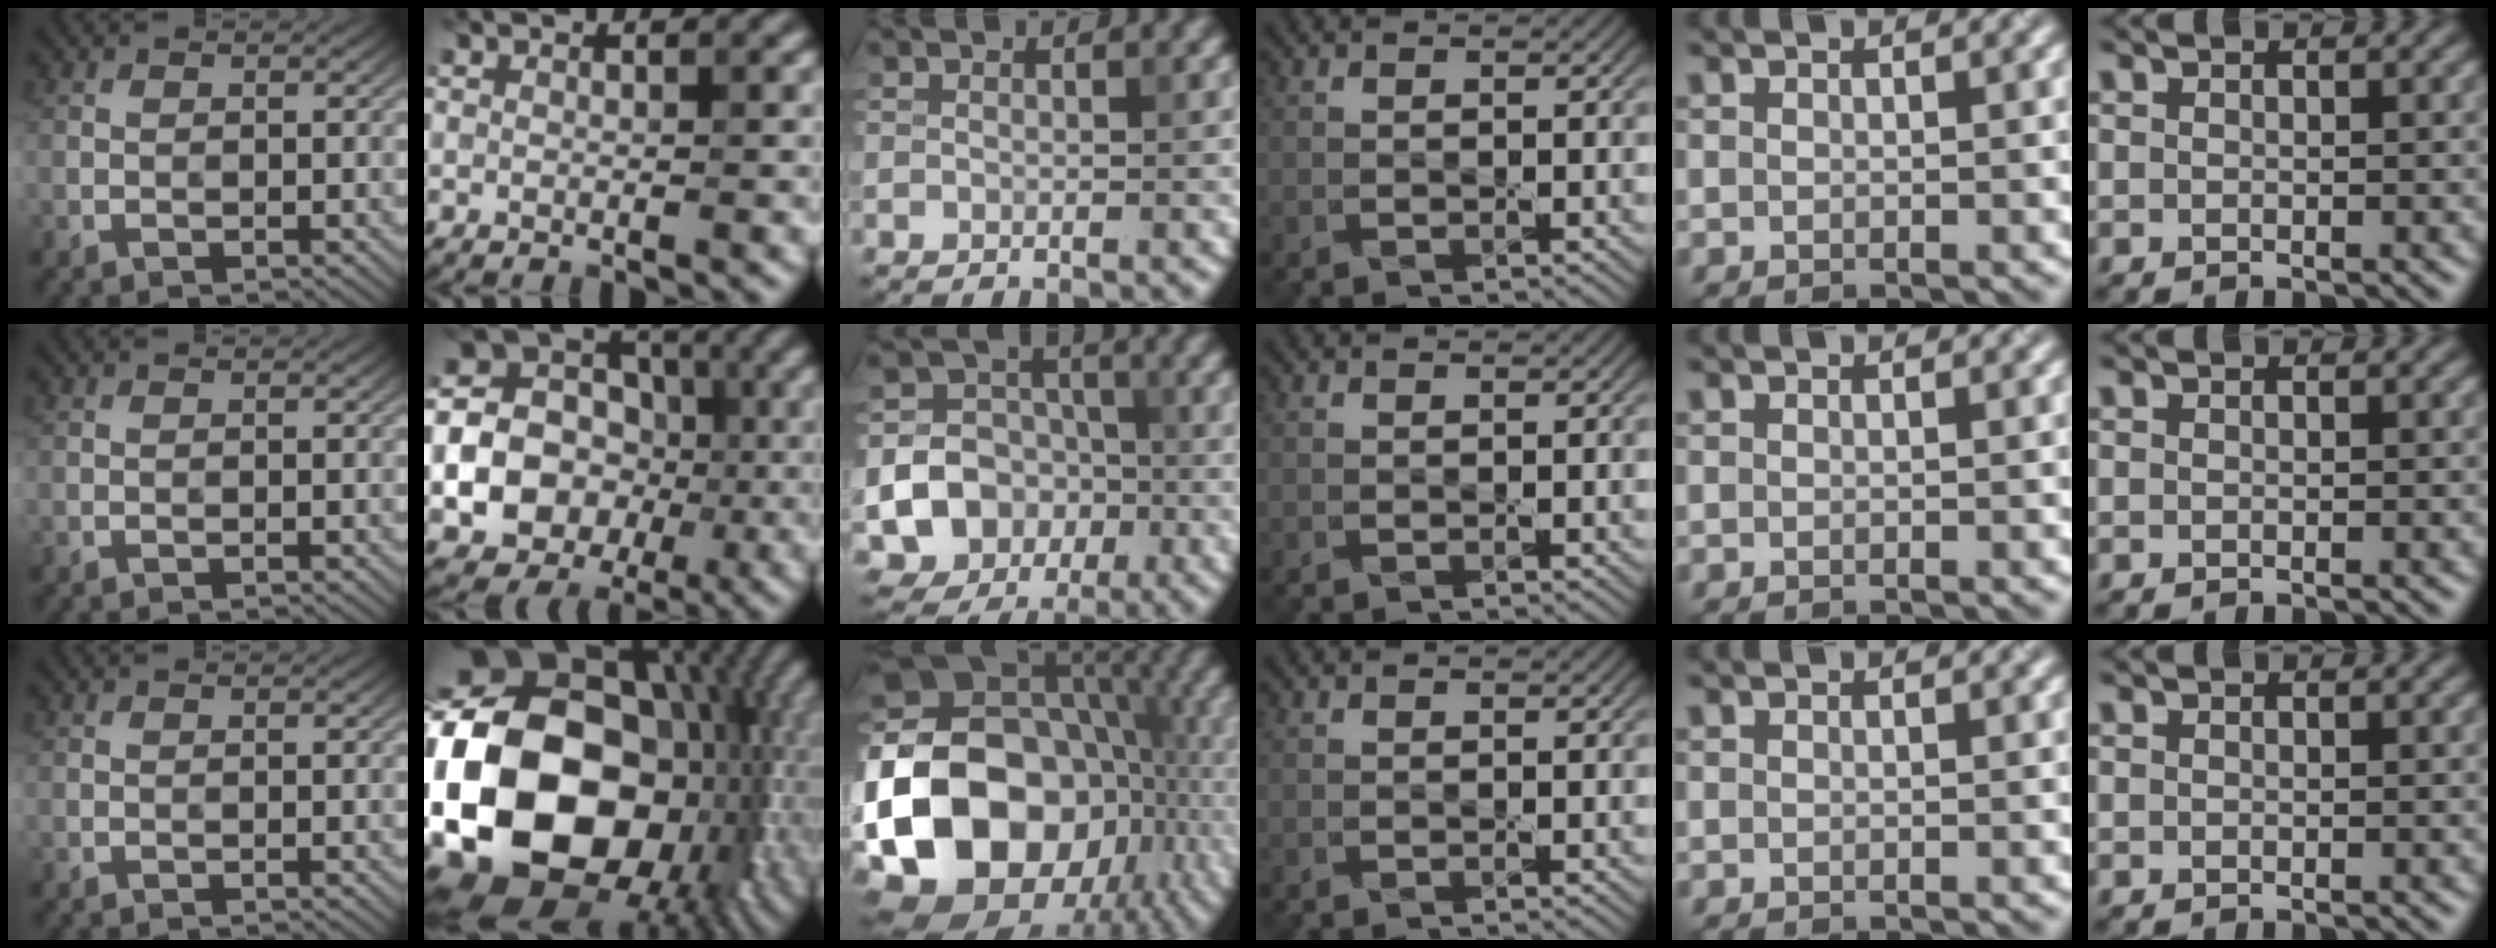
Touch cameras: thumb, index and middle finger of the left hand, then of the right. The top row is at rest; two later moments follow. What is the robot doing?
{"motion": "press", "object": "gel pad"}